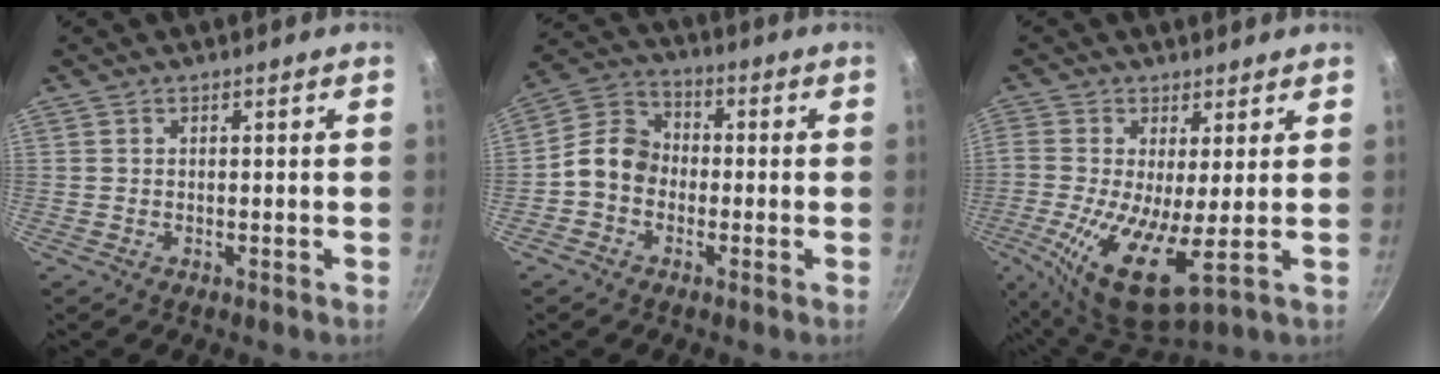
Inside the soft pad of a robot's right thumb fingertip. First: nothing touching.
{"total": 8.3, "force": [-1.8, 6.8, 4.5], "torque": [-0.055, 0.032, -0.056]}
{"total": 12.4, "force": [-0.8, 4.3, 11.5], "torque": [-0.232, -0.016, -0.019]}